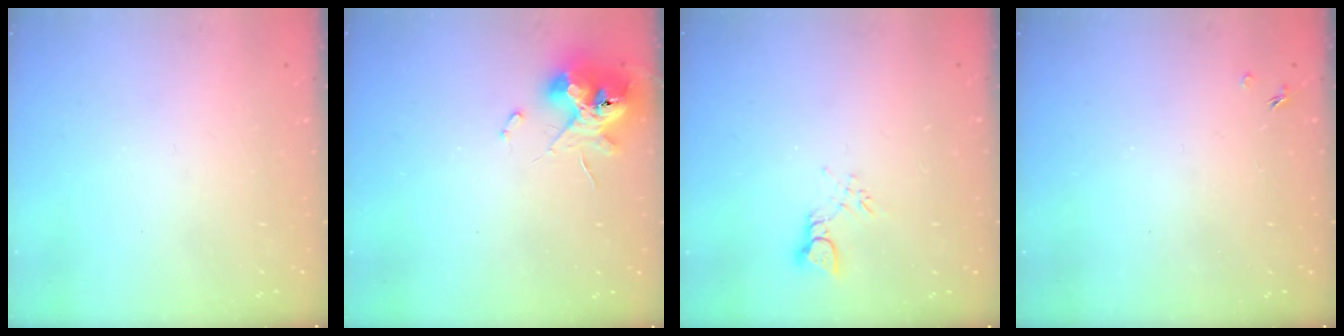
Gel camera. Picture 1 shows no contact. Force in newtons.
{"total": 11.4, "press": 11.4, "slide": 1.1}
{"total": 2.8, "press": 2.8, "slide": 0.5}
{"total": 1.3, "press": 1.3, "slide": 0.3}